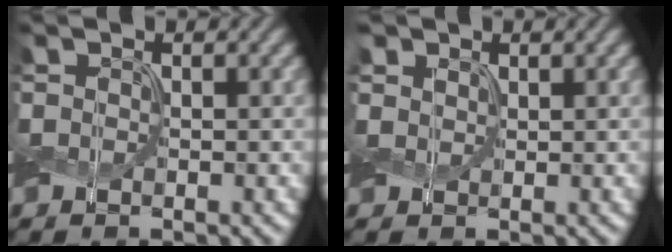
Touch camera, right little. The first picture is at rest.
{"total": 1.4, "force": [0.9, 1.0, 0.3], "torque": [-0.014, 0.000, 0.019]}